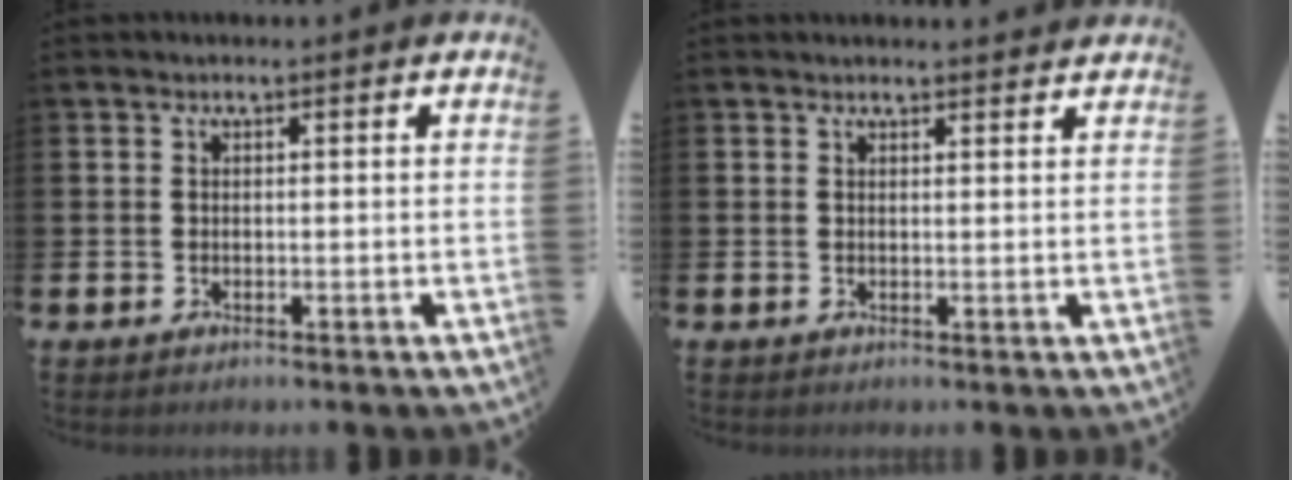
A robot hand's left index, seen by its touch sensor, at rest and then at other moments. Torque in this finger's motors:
{"motor_torque": [0.92, -0.88, 0.01, 0.01]}